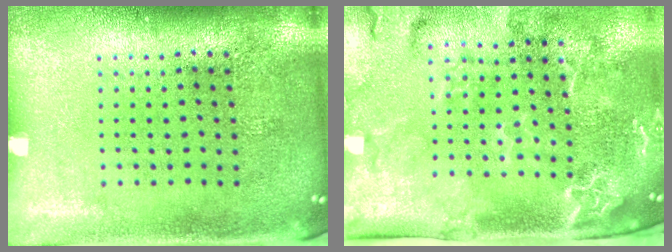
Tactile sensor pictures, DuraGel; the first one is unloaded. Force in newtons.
{"total": 2.9, "press": 2.4, "slide": 1.7}